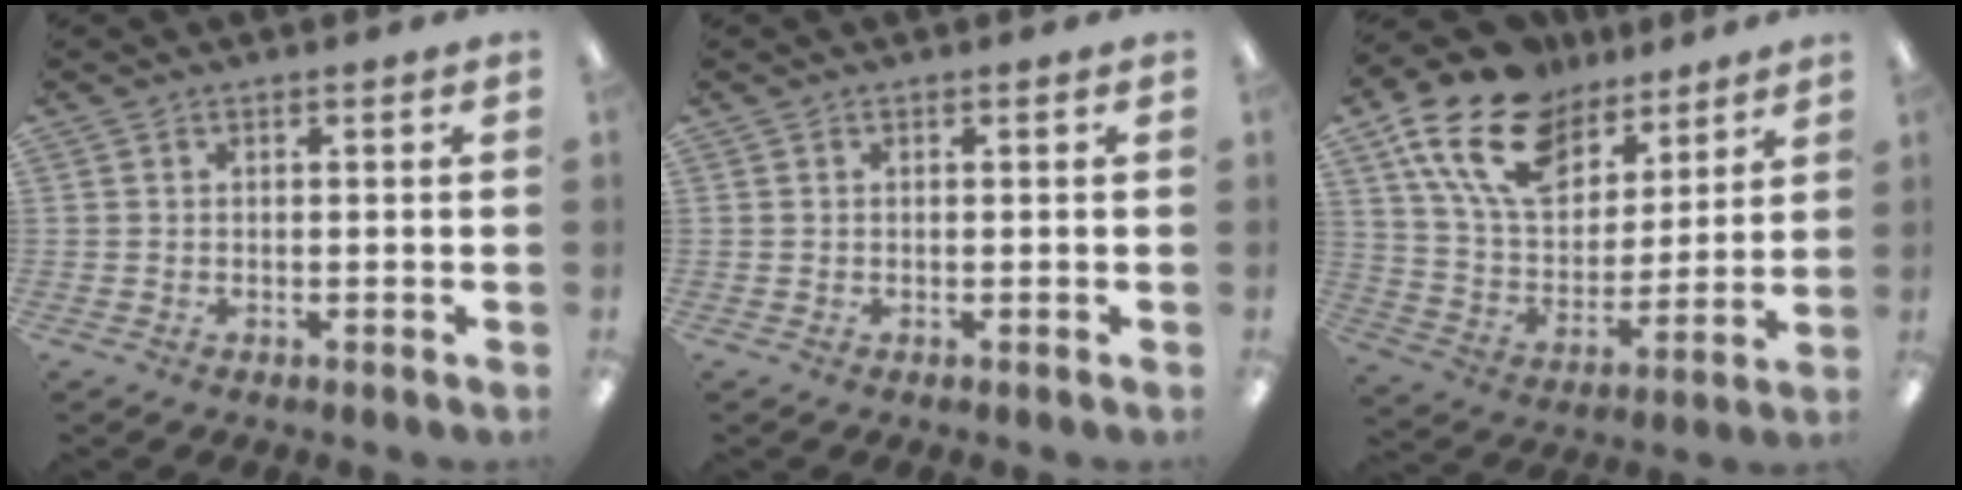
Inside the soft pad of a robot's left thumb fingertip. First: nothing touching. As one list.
[{"total": 0.0}, {"total": 19.8, "force": [12.1, 11.8, 10.3], "torque": [-0.200, -0.049, 0.224]}]